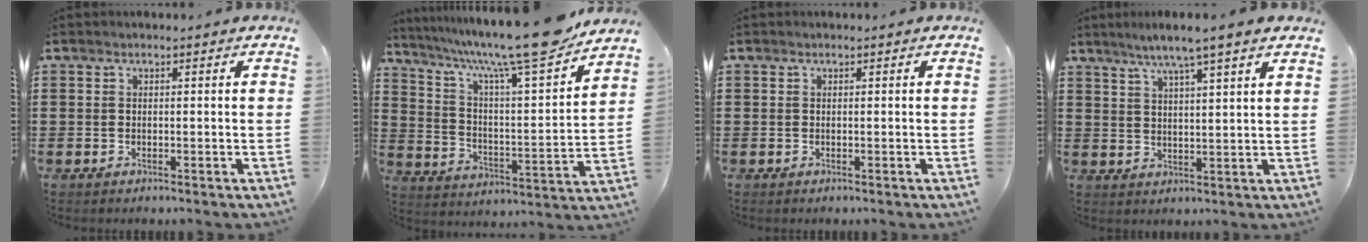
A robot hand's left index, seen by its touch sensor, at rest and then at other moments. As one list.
[{"total": 14.0, "force": [11.6, 0.2, 7.7], "torque": [-0.153, -0.078, 0.187]}, {"total": 0.0}, {"total": 5.4, "force": [4.3, -0.7, 3.3], "torque": [-0.076, -0.012, 0.072]}]